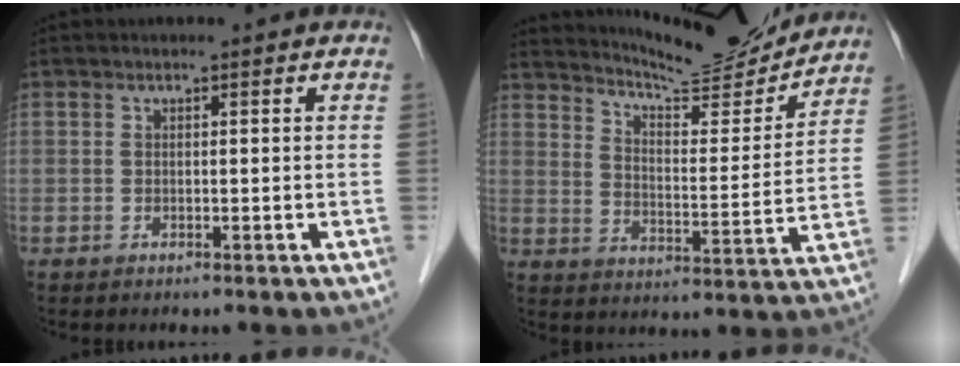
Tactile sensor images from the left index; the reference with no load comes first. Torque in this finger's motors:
{"motor_torque": [0.22, -0.37, 0.41, 0.04]}